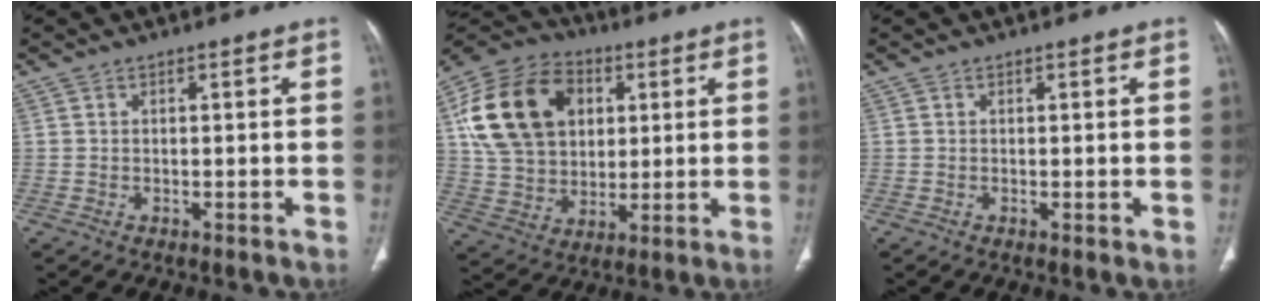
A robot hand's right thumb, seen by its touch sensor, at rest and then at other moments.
{"total": 20.9, "force": [5.5, 15.8, 12.6], "torque": [-0.222, 0.011, 0.101]}
{"total": 0.6, "force": [0.0, 0.1, 0.6], "torque": [-0.016, -0.005, -0.001]}